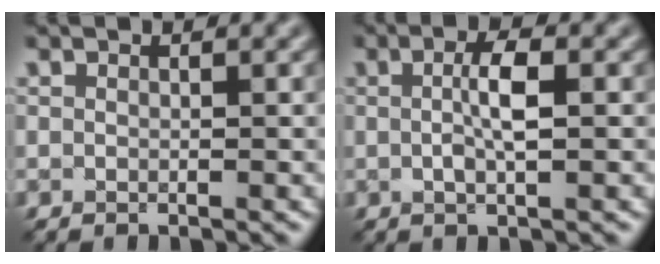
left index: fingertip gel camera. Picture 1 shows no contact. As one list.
[{"total": 3.0, "force": [0.2, 0.7, 2.9], "torque": [-0.056, 0.006, 0.001]}]